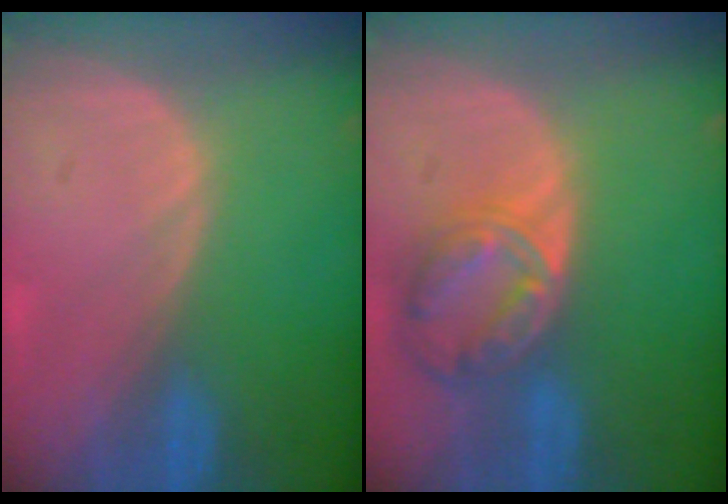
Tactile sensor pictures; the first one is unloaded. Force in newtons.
{"total": 8.2, "press": 7.0, "slide": 4.3}